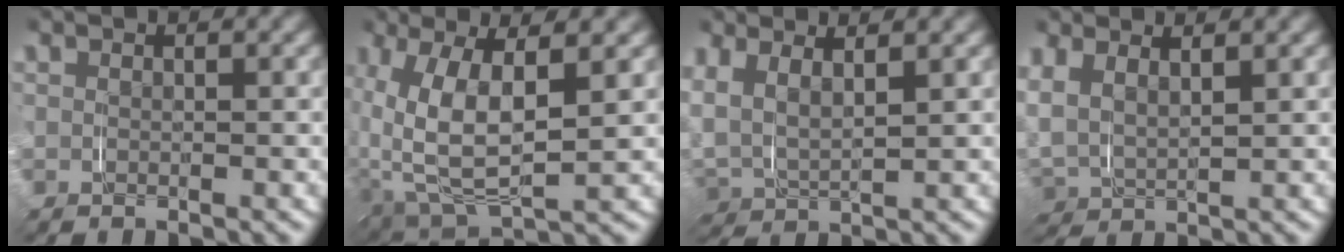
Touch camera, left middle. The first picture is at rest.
{"total": 5.4, "force": [0.7, 3.0, 4.5], "torque": [-0.089, -0.009, 0.016]}
{"total": 4.7, "force": [1.6, 3.9, 2.1], "torque": [-0.072, -0.010, 0.018]}
{"total": 4.9, "force": [1.3, 4.3, 1.9], "torque": [-0.079, -0.013, 0.016]}